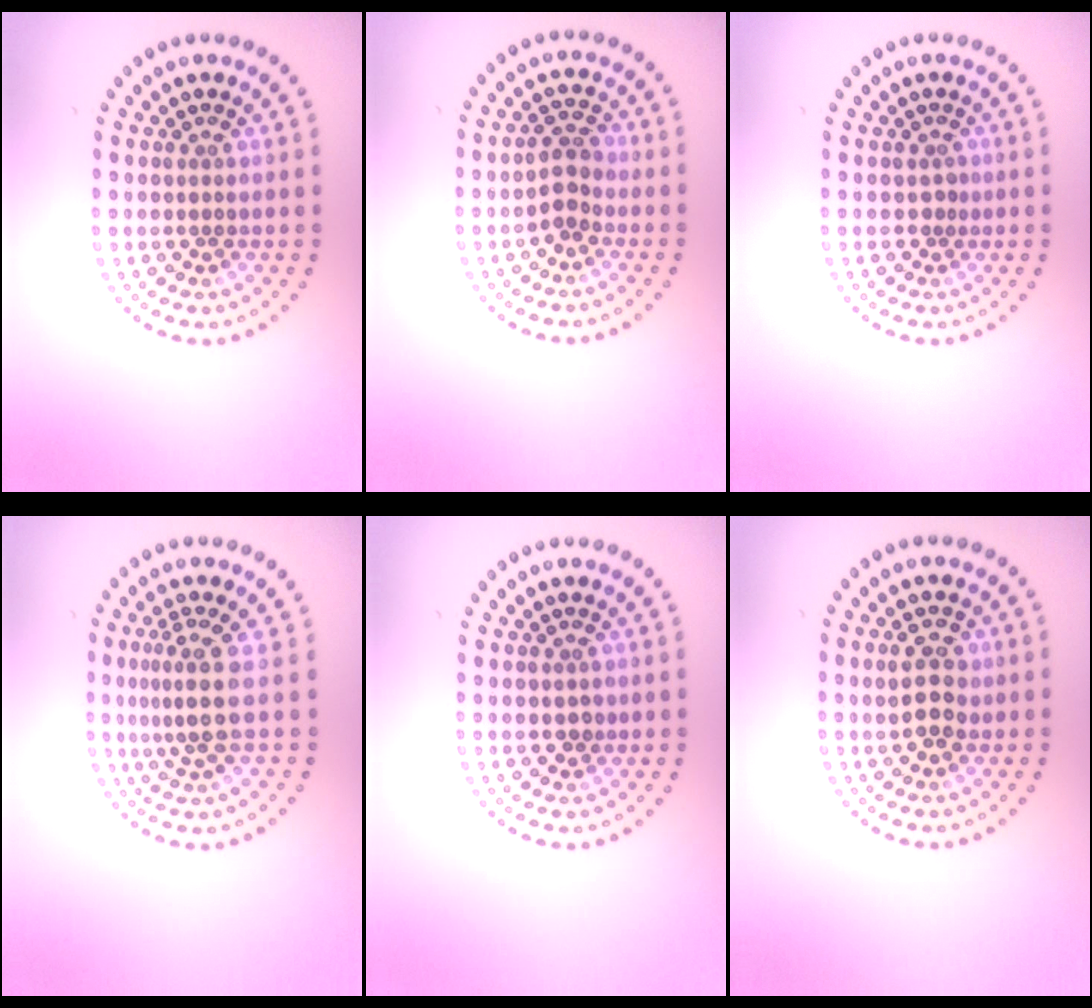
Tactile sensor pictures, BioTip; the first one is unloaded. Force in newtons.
{"total": 2.0, "press": 2.0, "slide": 0.6}
{"total": 0.7, "press": 0.4, "slide": 0.5}
{"total": 3.0, "press": 2.1, "slide": 2.1}
{"total": 0.7, "press": 0.7, "slide": 0.3}
{"total": 2.6, "press": 2.6, "slide": 0.3}